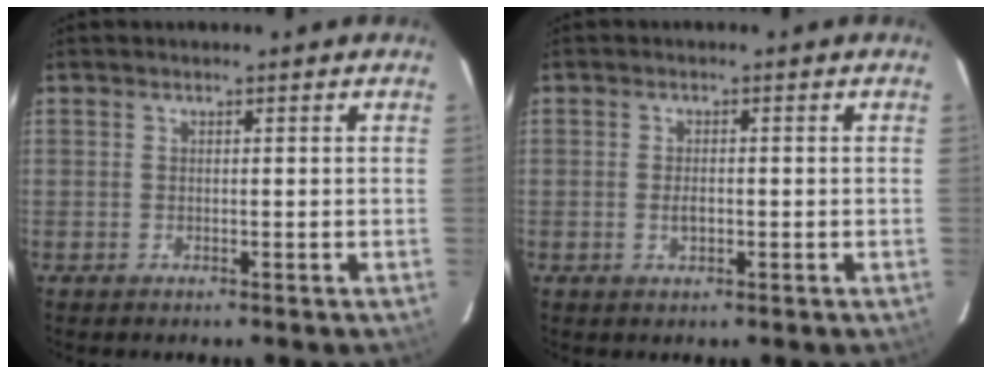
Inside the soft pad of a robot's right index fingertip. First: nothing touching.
{"total": 2.0, "force": [-0.5, 1.0, 1.7], "torque": [-0.032, 0.001, -0.008]}